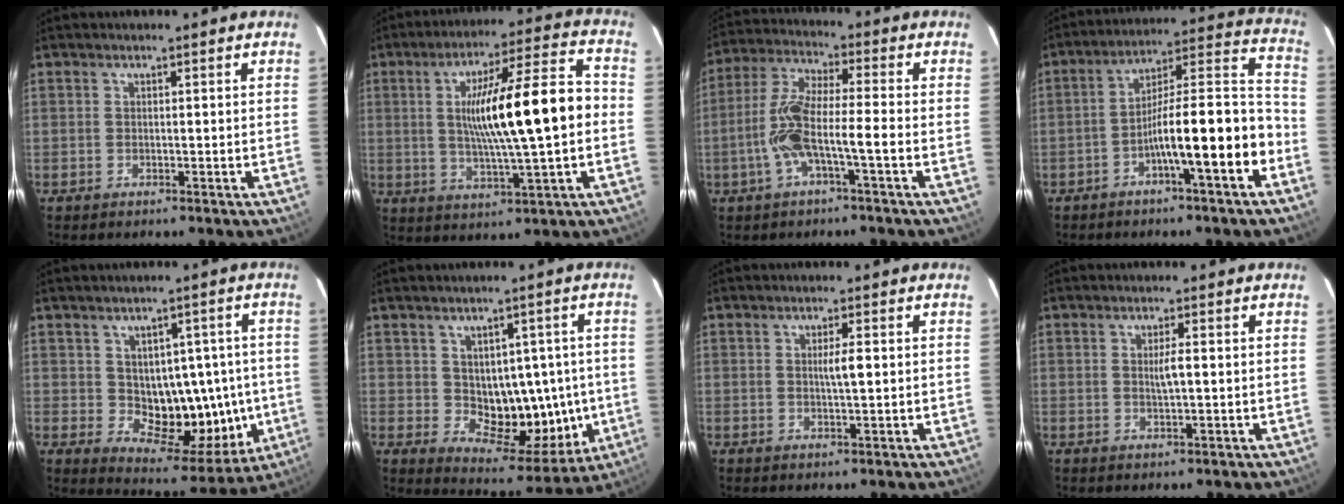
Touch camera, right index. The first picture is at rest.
{"total": 16.4, "force": [0.1, 1.2, 16.3], "torque": [-0.269, 0.017, 0.005]}
{"total": 9.3, "force": [-2.8, 0.9, 8.9], "torque": [-0.189, 0.016, -0.058]}
{"total": 14.3, "force": [-5.5, 0.8, 13.1], "torque": [-0.199, 0.026, -0.087]}
{"total": 12.4, "force": [-0.5, 7.4, 10.0], "torque": [-0.116, 0.018, 0.021]}
{"total": 11.6, "force": [-0.3, 7.0, 9.2], "torque": [-0.108, 0.013, 0.023]}
{"total": 2.2, "force": [0.2, 0.0, 2.2], "torque": [-0.039, 0.000, 0.003]}
{"total": 2.0, "force": [0.1, 0.0, 2.0], "torque": [-0.038, -0.001, 0.003]}